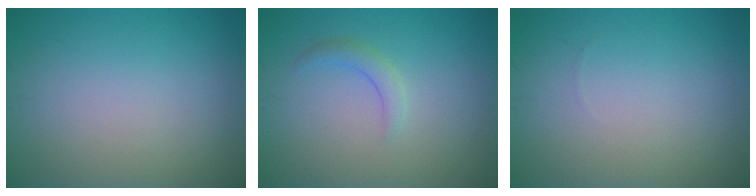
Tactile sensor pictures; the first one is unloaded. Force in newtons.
{"total": 1.5, "press": 1.5, "slide": 0.2}
{"total": 0.0}